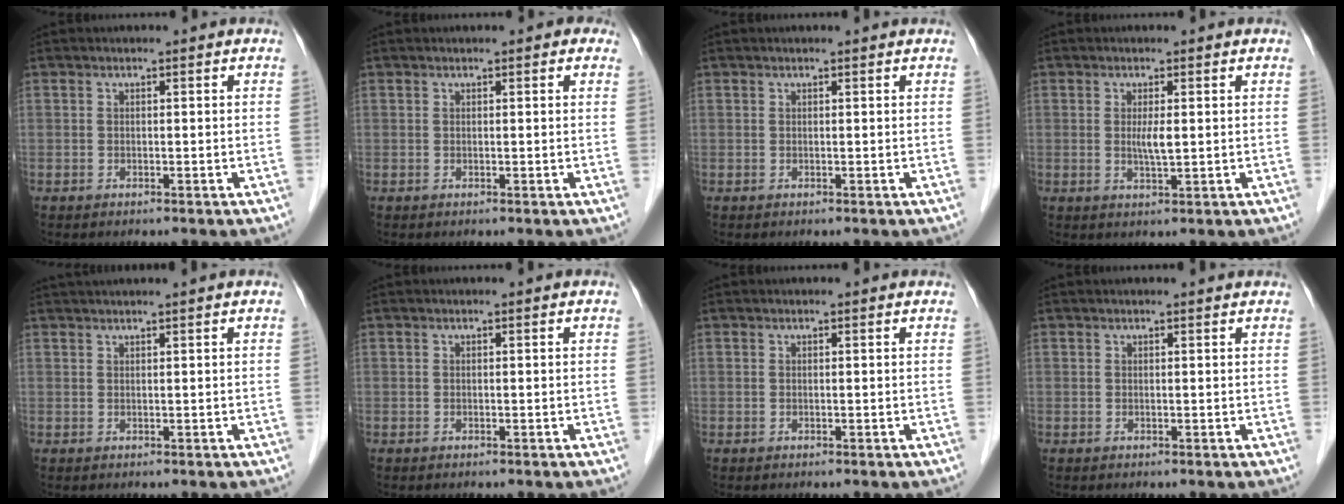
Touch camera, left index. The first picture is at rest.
{"total": 1.1, "force": [0.7, 0.5, 0.7], "torque": [-0.006, 0.003, 0.003]}
{"total": 0.8, "force": [0.7, 0.0, 0.2], "torque": [-0.007, 0.005, 0.010]}
{"total": 2.4, "force": [0.3, 0.3, 2.4], "torque": [-0.048, -0.004, 0.006]}
{"total": 2.8, "force": [2.4, -0.8, 1.3], "torque": [-0.016, 0.021, 0.048]}
{"total": 0.0}
{"total": 0.0}
{"total": 1.3, "force": [1.3, 0.0, 0.3], "torque": [-0.010, 0.006, 0.015]}